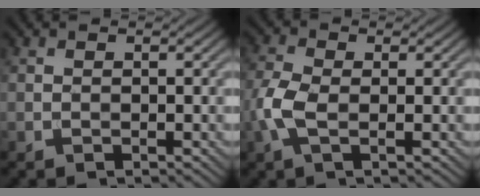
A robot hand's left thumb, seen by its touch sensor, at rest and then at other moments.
{"total": 4.7, "force": [-0.9, 2.2, 4.0], "torque": [-0.109, -0.001, -0.026]}